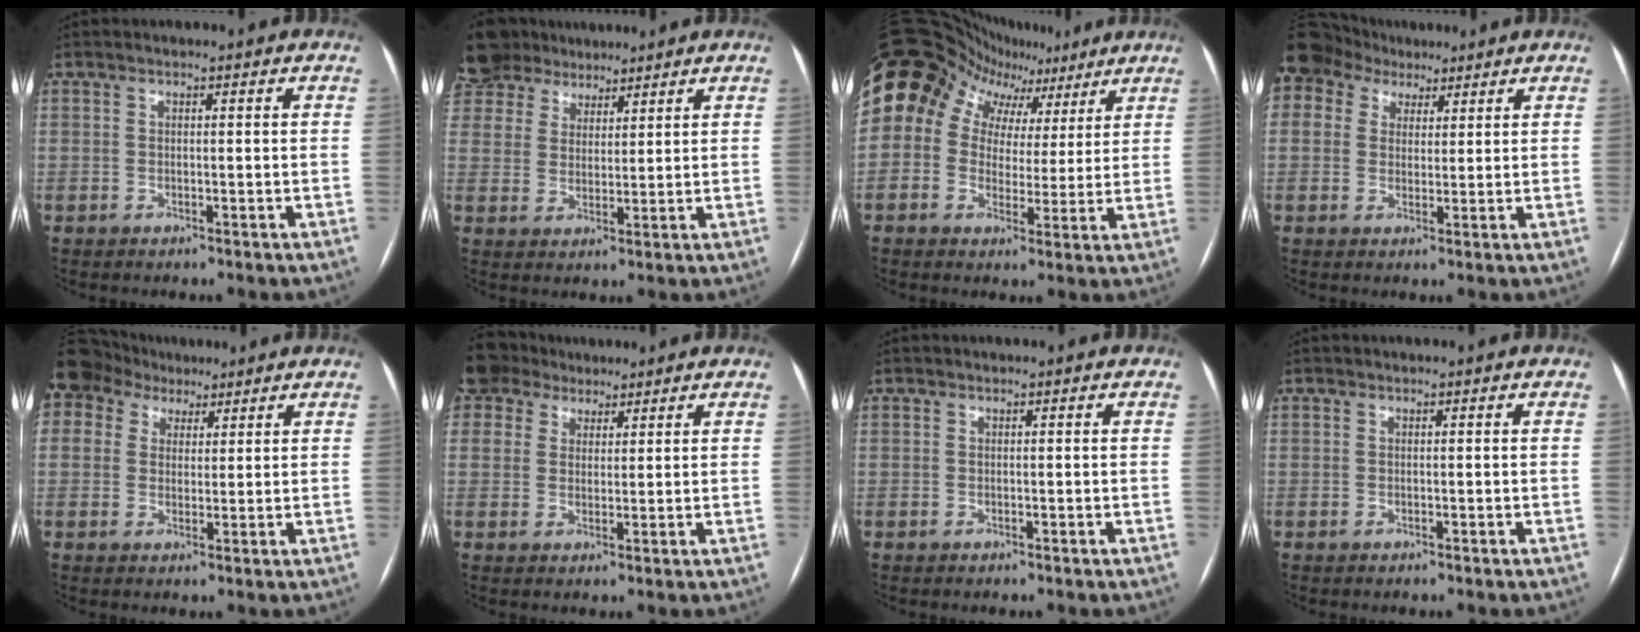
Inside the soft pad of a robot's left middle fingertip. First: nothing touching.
{"total": 11.6, "force": [9.2, 6.9, 1.9], "torque": [-0.062, 0.037, 0.176]}
{"total": 17.1, "force": [8.0, 13.1, 7.5], "torque": [-0.147, 0.081, 0.128]}
{"total": 13.4, "force": [7.7, 10.1, 4.1], "torque": [-0.125, 0.066, 0.147]}
{"total": 10.7, "force": [6.7, 8.0, 2.6], "torque": [-0.078, 0.052, 0.126]}
{"total": 5.5, "force": [4.3, 3.5, -0.2], "torque": [0.003, 0.024, 0.082]}
{"total": 0.0}
{"total": 0.0}